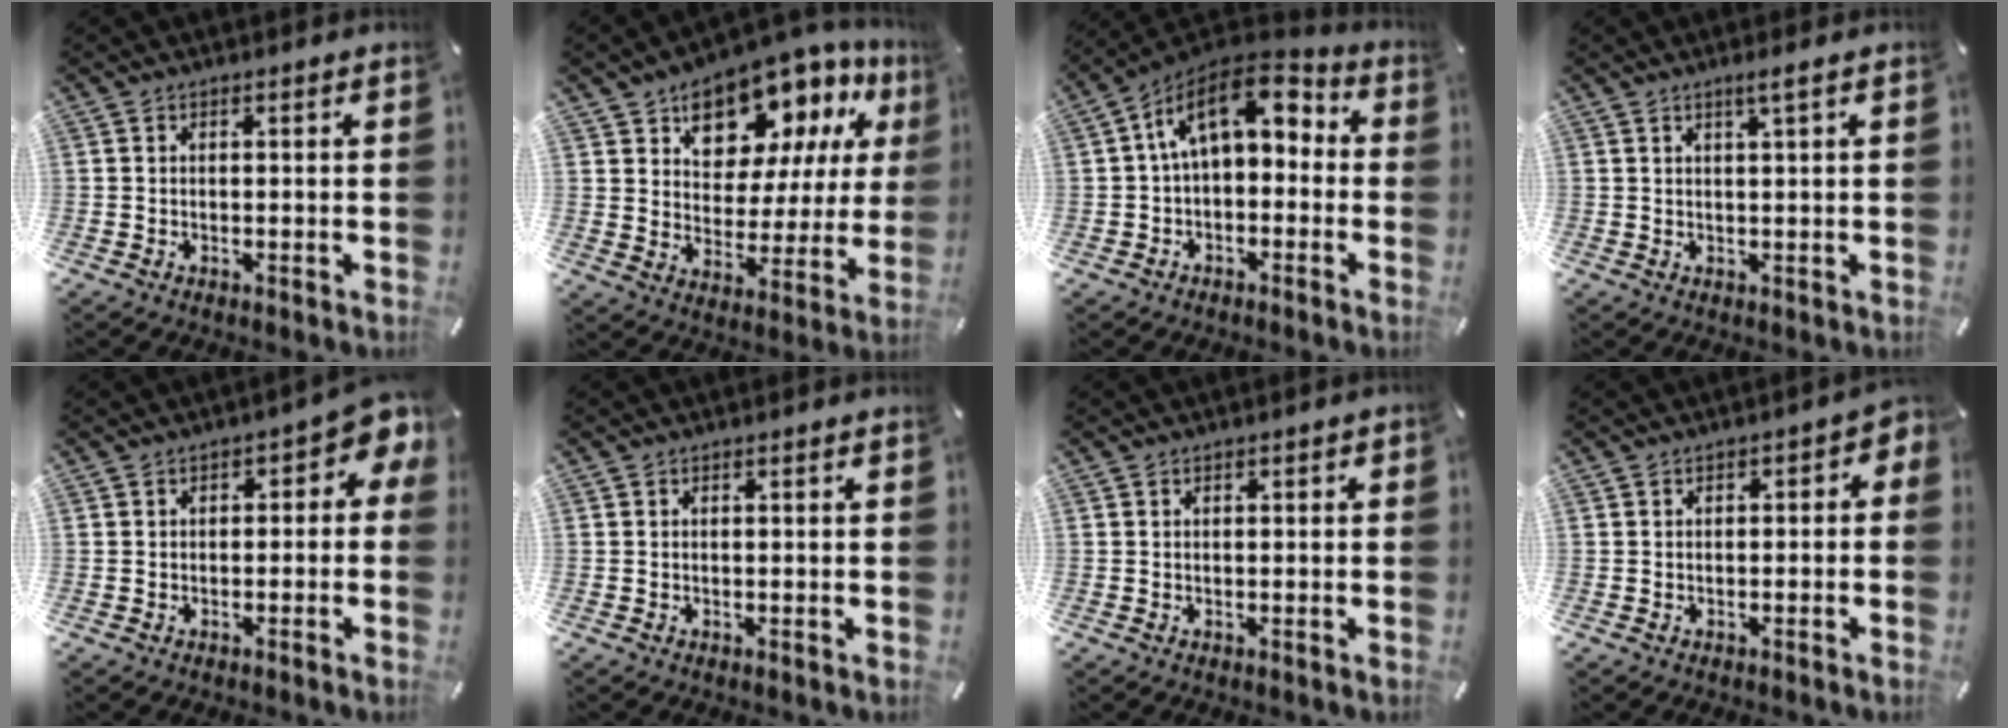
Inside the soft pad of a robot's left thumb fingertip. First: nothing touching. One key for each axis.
{"total": 14.4, "fx": 10.7, "fy": 7.8, "fz": 5.7, "tx": -0.098, "ty": -0.088, "tz": 0.187}
{"total": 12.7, "fx": 4.2, "fy": 7.8, "fz": 9.2, "tx": -0.159, "ty": -0.018, "tz": 0.075}
{"total": 2.7, "fx": 1.5, "fy": 0.0, "fz": 2.3, "tx": -0.045, "ty": -0.002, "tz": 0.025}
{"total": 4.5, "fx": 0.5, "fy": 2.6, "fz": 3.6, "tx": -0.055, "ty": 0.003, "tz": 0.003}
{"total": 0.0}
{"total": 0.5, "fx": -0.1, "fy": 0.4, "fz": 0.3, "tx": -0.005, "ty": 0.001, "tz": -0.002}
{"total": 2.1, "fx": -1.0, "fy": 1.4, "fz": 1.3, "tx": -0.016, "ty": 0.007, "tz": -0.023}